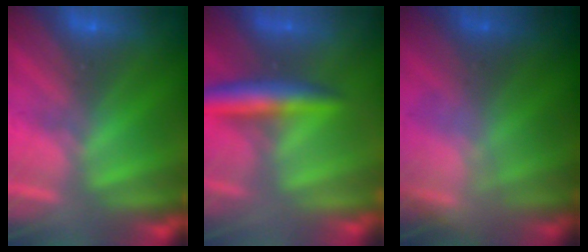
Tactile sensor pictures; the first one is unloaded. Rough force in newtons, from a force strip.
{"total": 6.8}
{"total": 9.6}